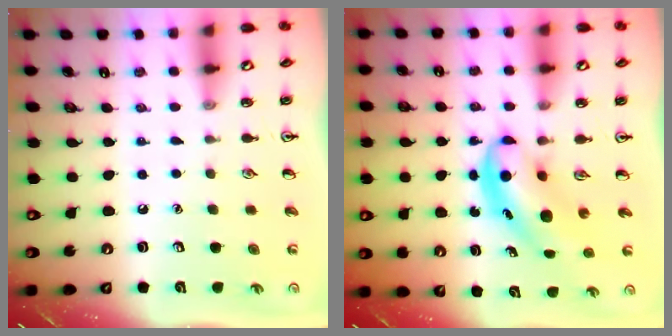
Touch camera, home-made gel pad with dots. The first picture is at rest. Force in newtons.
{"total": 6.7, "press": 6.6, "slide": 1.3}